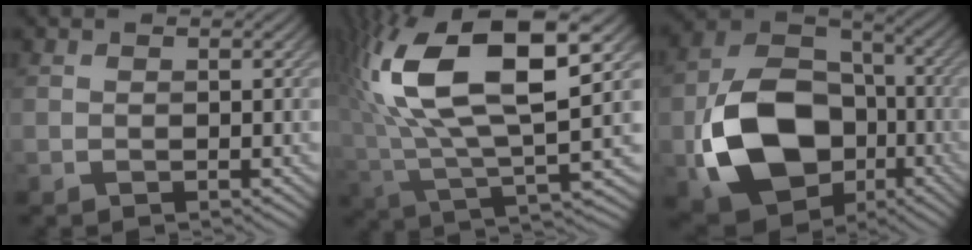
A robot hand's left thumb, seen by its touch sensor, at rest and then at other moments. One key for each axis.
{"total": 16.8, "fx": 5.6, "fy": 6.6, "fz": 14.4, "tx": -0.308, "ty": 0.012, "tz": 0.095}
{"total": 15.8, "fx": -4.6, "fy": 11.8, "fz": 9.5, "tx": -0.196, "ty": -0.031, "tz": -0.093}